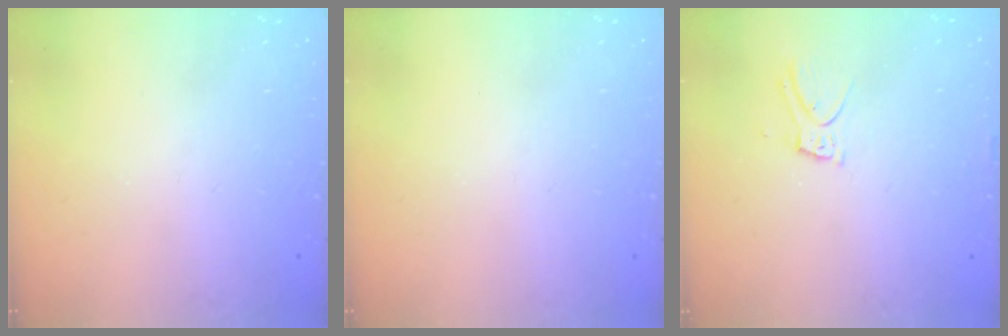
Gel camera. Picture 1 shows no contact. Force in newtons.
{"total": 0.0}
{"total": 7.9, "press": 7.9, "slide": 0.3}